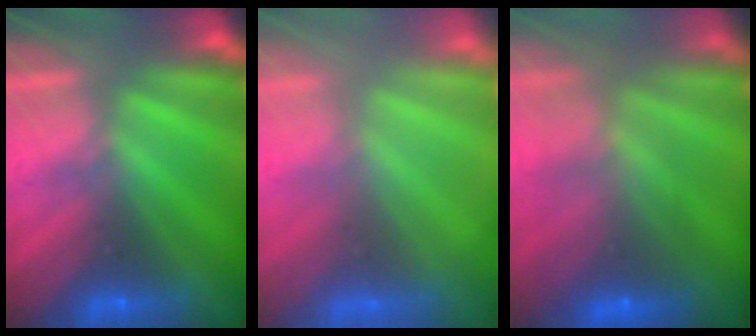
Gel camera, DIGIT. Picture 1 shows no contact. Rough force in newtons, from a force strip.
{"total": 7.4}
{"total": 8.7}